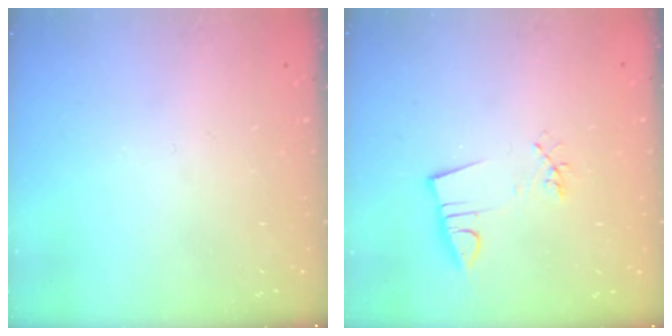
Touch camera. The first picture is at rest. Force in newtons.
{"total": 3.5, "press": 2.2, "slide": 2.7}